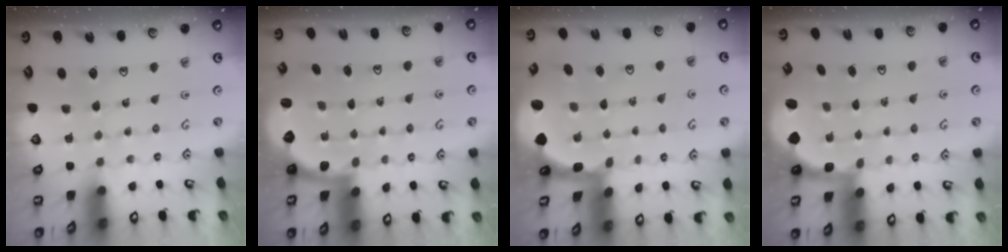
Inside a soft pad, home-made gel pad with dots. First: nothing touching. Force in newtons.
{"total": 2.5, "press": 2.1, "slide": 1.3}
{"total": 2.3, "press": 2.2, "slide": 0.7}
{"total": 2.5, "press": 1.3, "slide": 2.1}